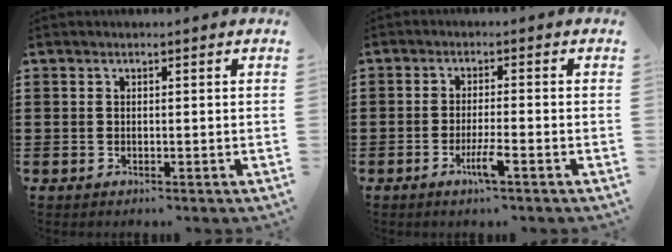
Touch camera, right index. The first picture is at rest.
{"total": 3.9, "force": [-2.1, 0.1, 3.3], "torque": [-0.068, -0.011, -0.040]}